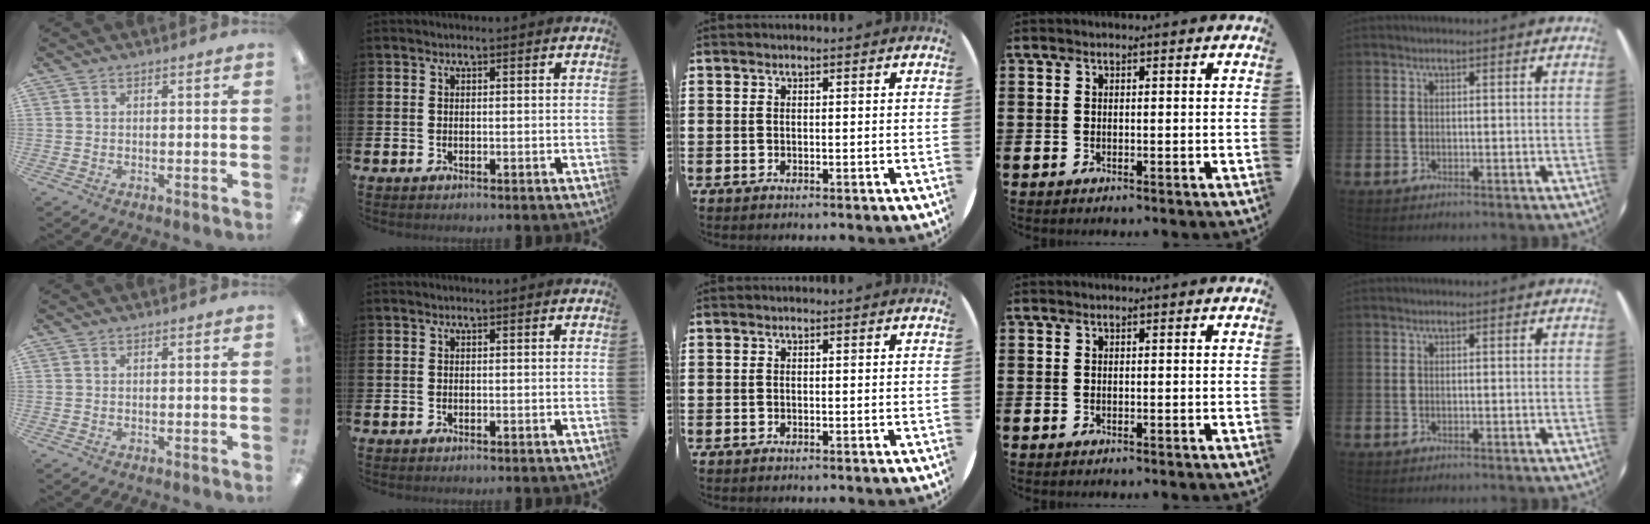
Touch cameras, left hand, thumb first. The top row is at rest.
{}